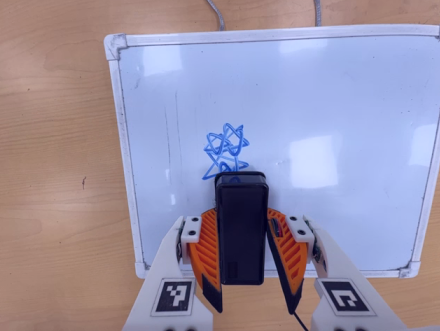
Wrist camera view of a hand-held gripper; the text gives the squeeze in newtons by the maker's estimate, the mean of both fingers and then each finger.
{"total": 5.7, "left": 4.3, "right": 7.1}